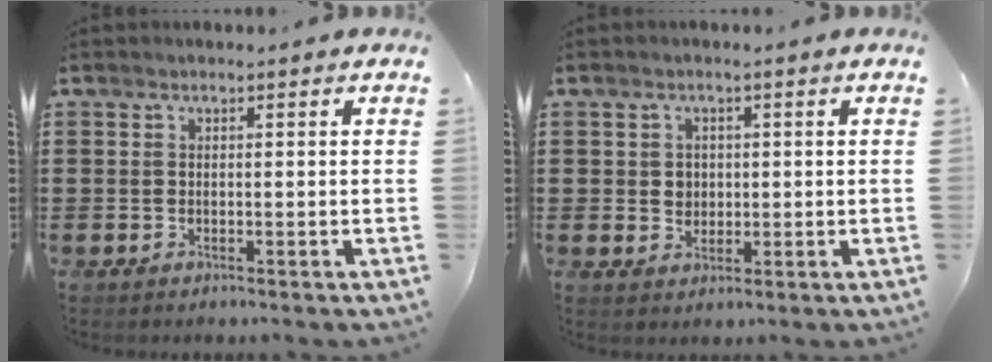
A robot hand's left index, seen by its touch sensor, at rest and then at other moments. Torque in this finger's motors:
{"motor_torque": [0.69, 0.31, 0.22, 0.05]}